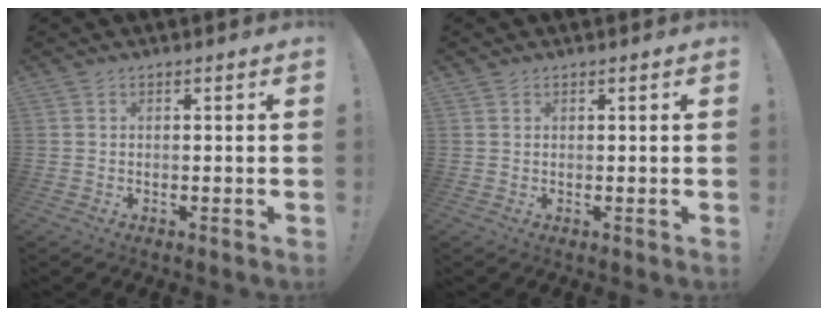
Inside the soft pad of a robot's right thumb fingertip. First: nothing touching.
{"total": 0.7, "force": [0.7, 0.1, 0.1], "torque": [0.004, -0.002, 0.012]}